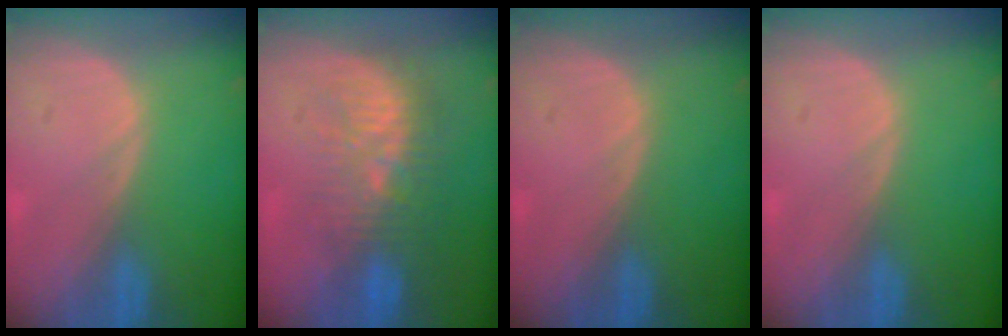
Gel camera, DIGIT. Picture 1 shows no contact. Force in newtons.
{"total": 9.2, "press": 8.9, "slide": 2.6}
{"total": 0.0}
{"total": 0.0}